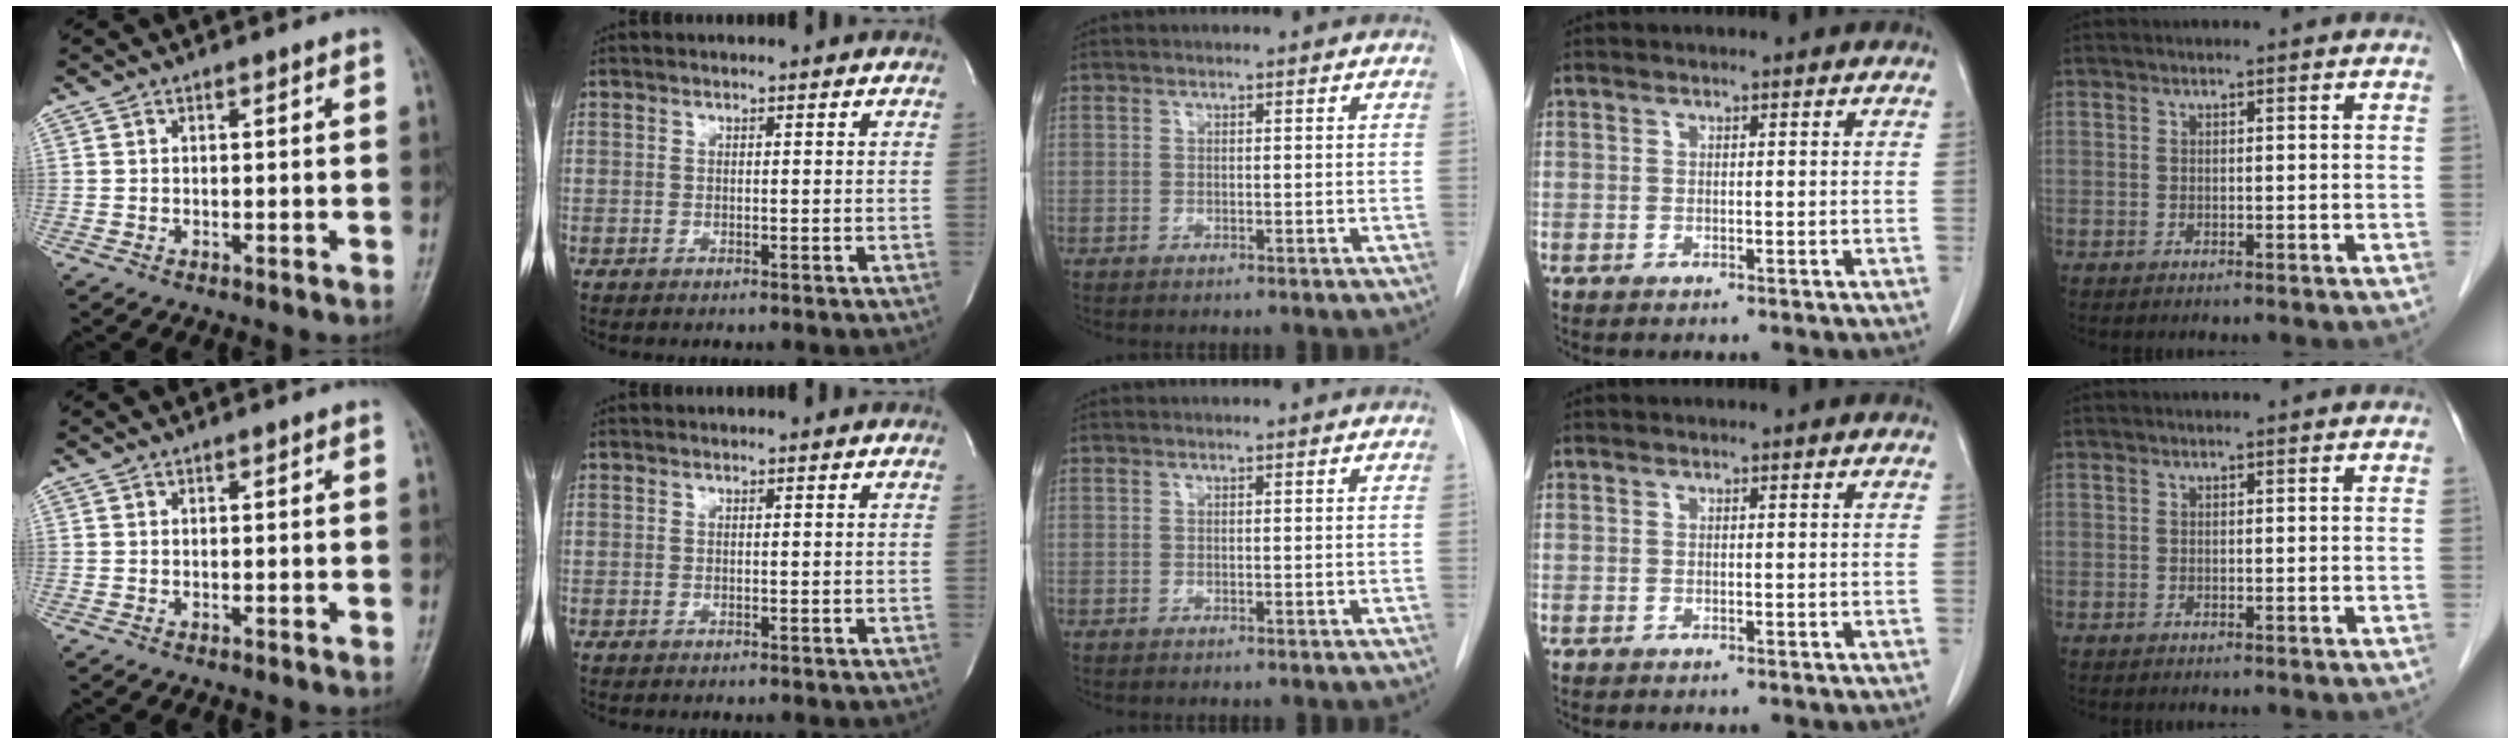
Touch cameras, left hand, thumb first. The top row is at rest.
{}